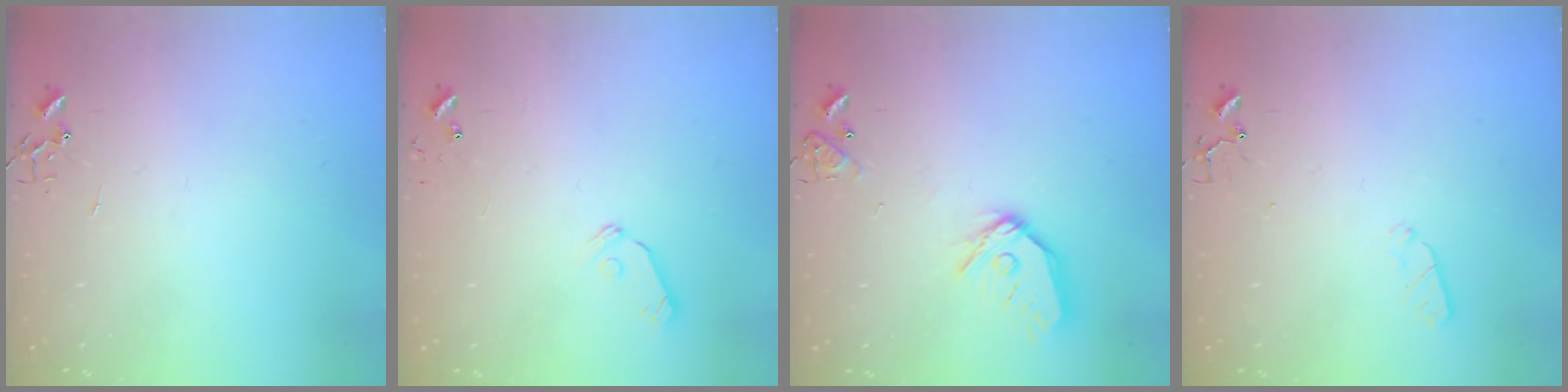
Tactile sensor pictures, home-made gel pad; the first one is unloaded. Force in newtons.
{"total": 6.0, "press": 6.0, "slide": 0.7}
{"total": 13.7, "press": 13.6, "slide": 1.7}
{"total": 3.6, "press": 3.6, "slide": 0.5}